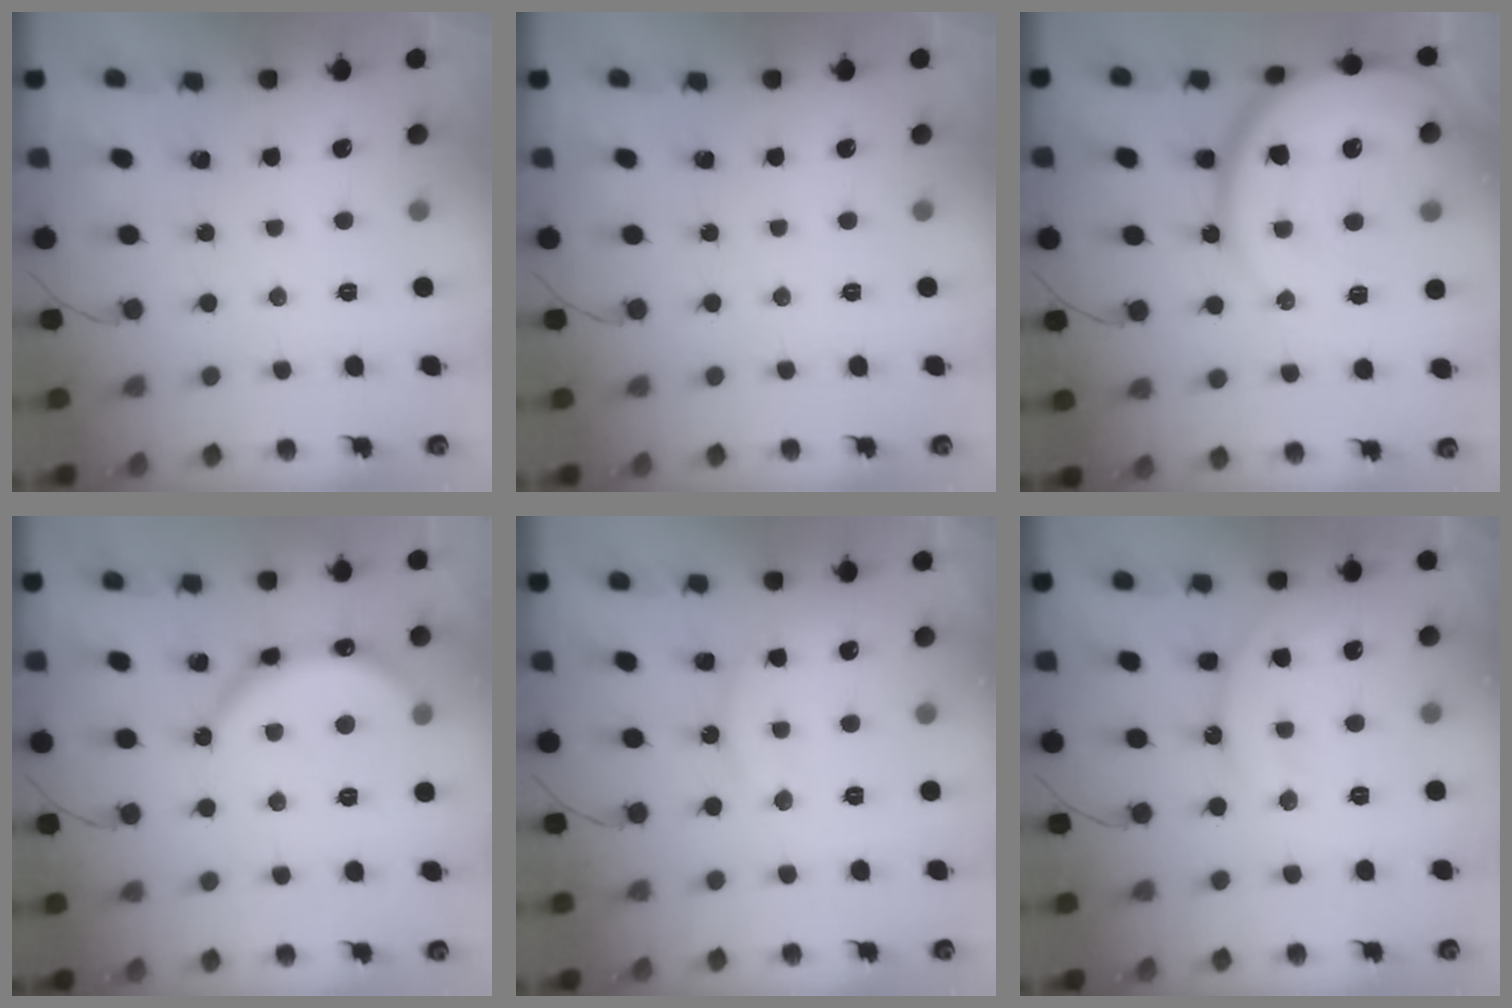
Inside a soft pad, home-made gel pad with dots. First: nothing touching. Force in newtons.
{"total": 0.0}
{"total": 25.1, "press": 24.6, "slide": 4.7}
{"total": 8.2, "press": 8.0, "slide": 1.8}
{"total": 10.2, "press": 10.1, "slide": 0.7}
{"total": 12.7, "press": 12.6, "slide": 1.1}